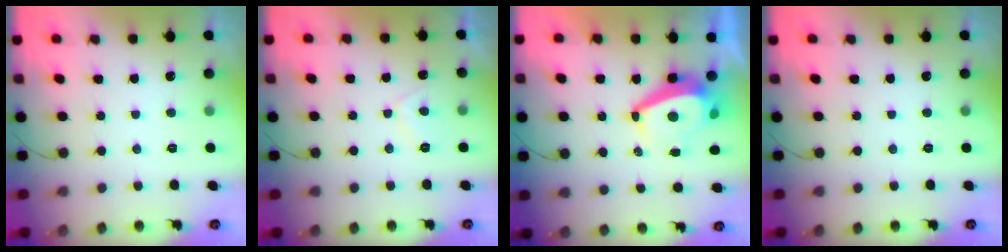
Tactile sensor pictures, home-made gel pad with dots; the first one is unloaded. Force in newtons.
{"total": 3.9, "press": 3.8, "slide": 0.7}
{"total": 7.2, "press": 7.2, "slide": 0.7}
{"total": 0.0}